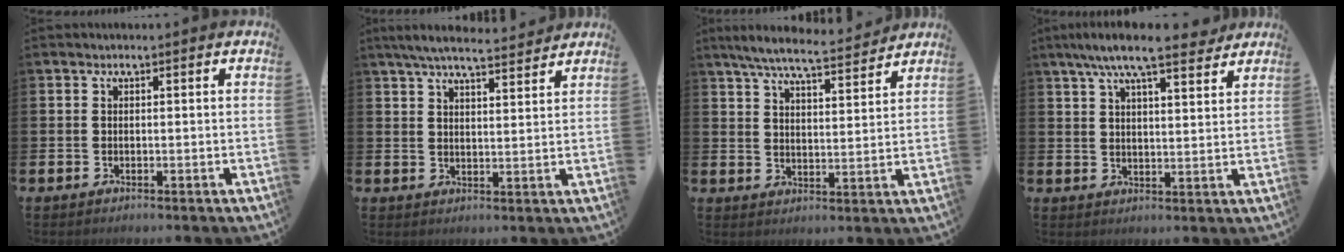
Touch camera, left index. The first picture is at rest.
{"total": 6.1, "force": [5.7, 0.6, 1.9], "torque": [-0.050, -0.024, 0.103]}
{"total": 7.2, "force": [6.7, 0.5, 2.5], "torque": [-0.067, -0.039, 0.117]}
{"total": 8.6, "force": [7.6, 1.4, 3.9], "torque": [-0.079, -0.029, 0.133]}